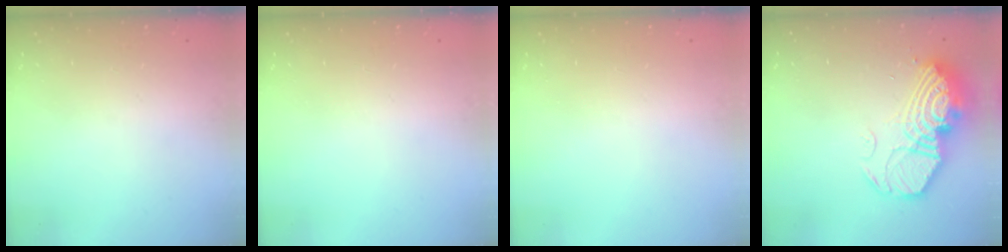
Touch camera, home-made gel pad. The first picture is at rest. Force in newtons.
{"total": 0.0}
{"total": 0.0}
{"total": 18.5, "press": 18.4, "slide": 1.7}